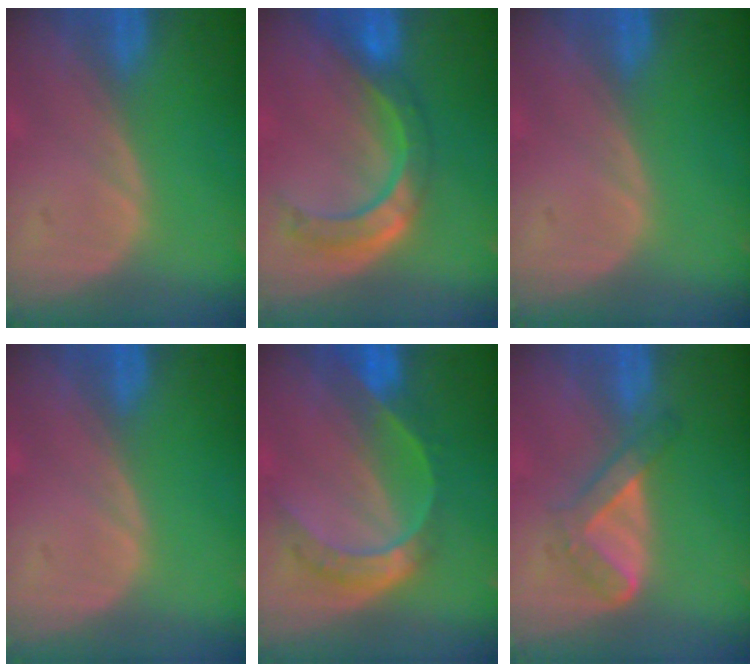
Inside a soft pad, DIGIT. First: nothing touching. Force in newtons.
{"total": 8.5, "press": 7.2, "slide": 4.5}
{"total": 0.0}
{"total": 0.0}
{"total": 7.7, "press": 6.4, "slide": 4.2}
{"total": 4.5, "press": 4.4, "slide": 1.0}